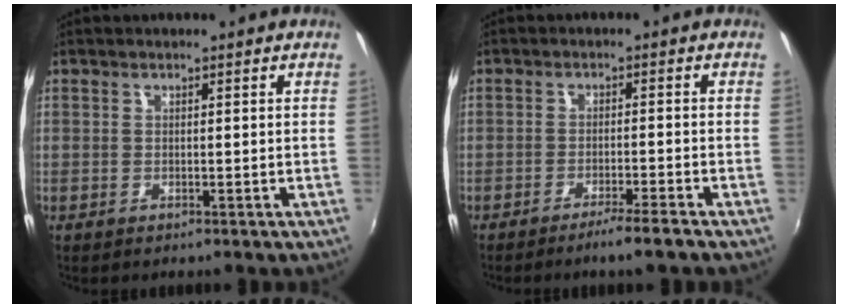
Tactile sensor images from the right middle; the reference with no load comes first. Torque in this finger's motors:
{"motor_torque": [0.01, -1.58, -0.02, 0.03]}